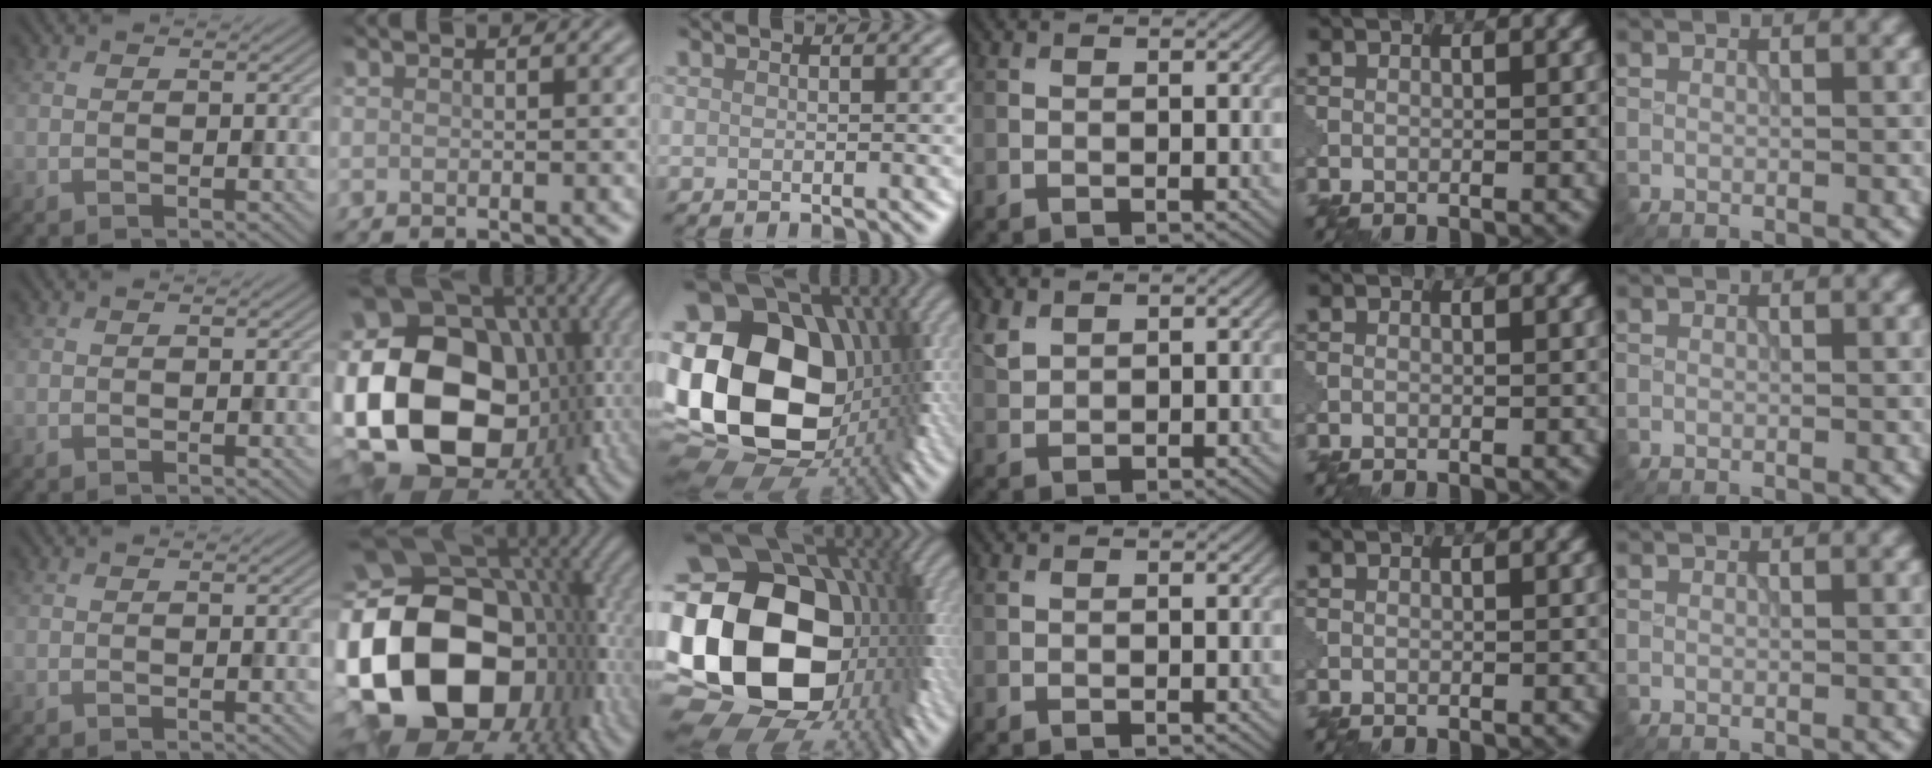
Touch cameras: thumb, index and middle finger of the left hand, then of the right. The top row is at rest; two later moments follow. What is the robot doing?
{"motion": "disassemble", "object": "puzzle pieces"}